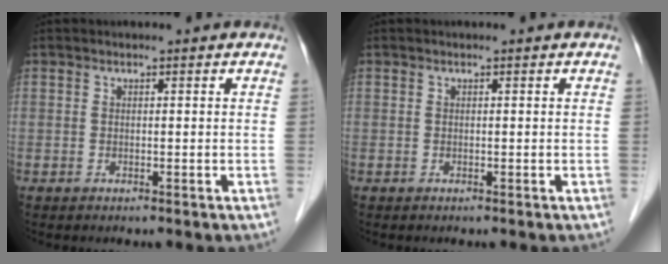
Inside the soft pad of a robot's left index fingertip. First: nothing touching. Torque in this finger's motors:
{"motor_torque": [0.00, 0.00, 0.00, 0.00]}